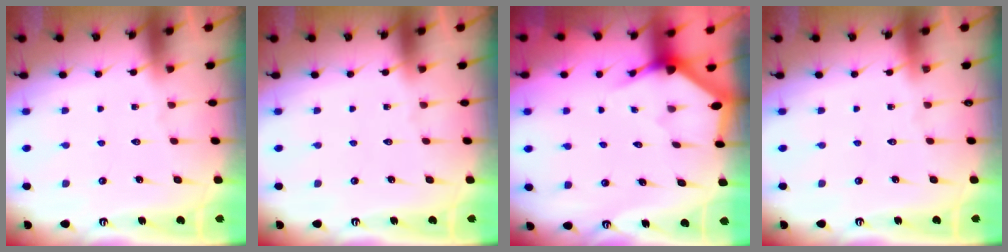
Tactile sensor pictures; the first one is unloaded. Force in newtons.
{"total": 0.0}
{"total": 2.9, "press": 2.9, "slide": 0.2}
{"total": 0.0}